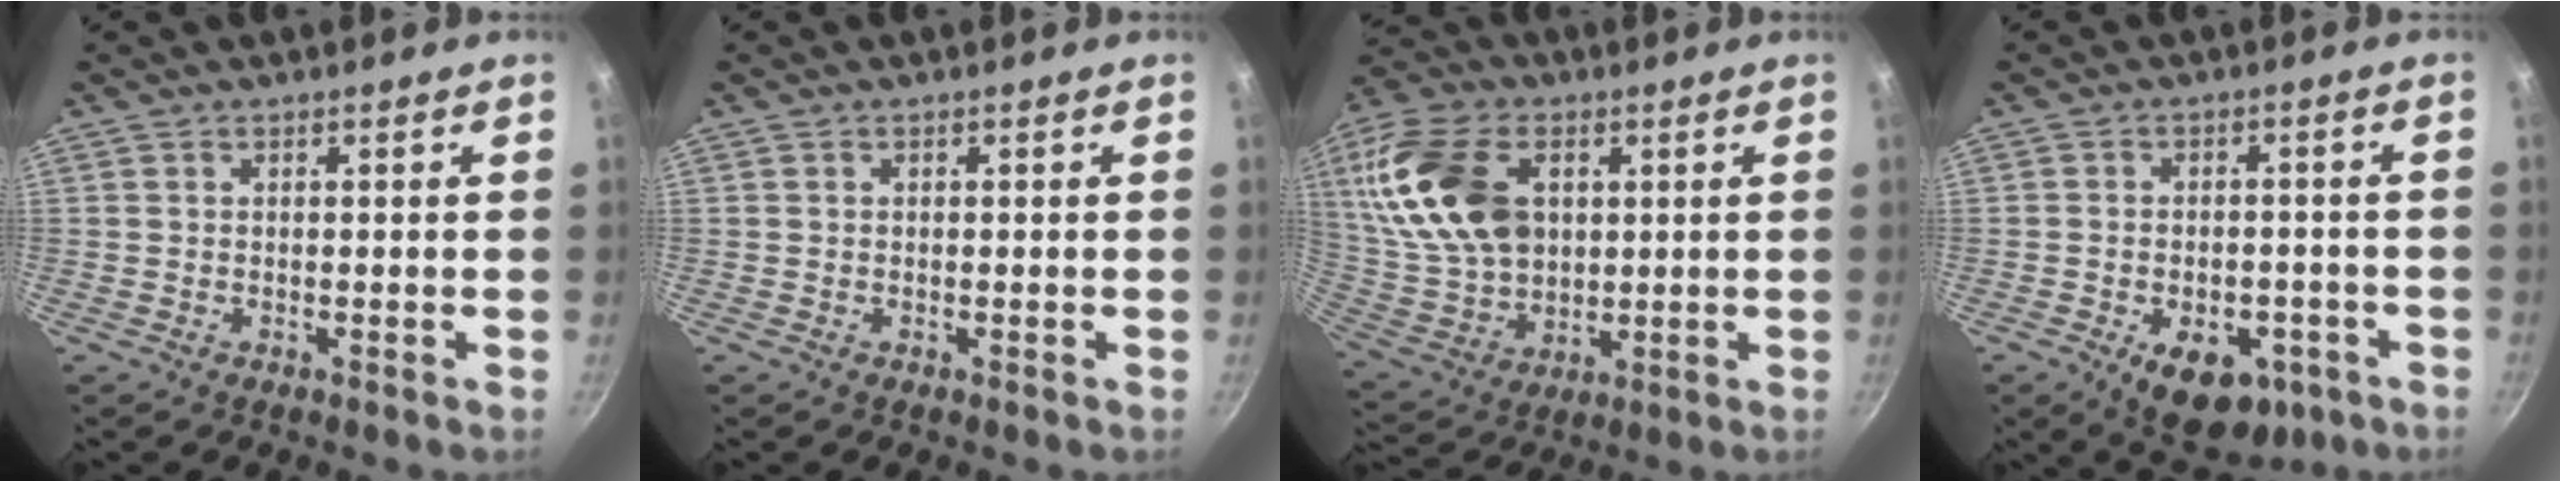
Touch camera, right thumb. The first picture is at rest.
{"total": 0.0}
{"total": 21.5, "force": [5.4, 14.4, 15.0], "torque": [-0.296, -0.006, 0.110]}
{"total": 12.4, "force": [-5.2, 7.6, 8.3], "torque": [-0.080, 0.013, -0.059]}